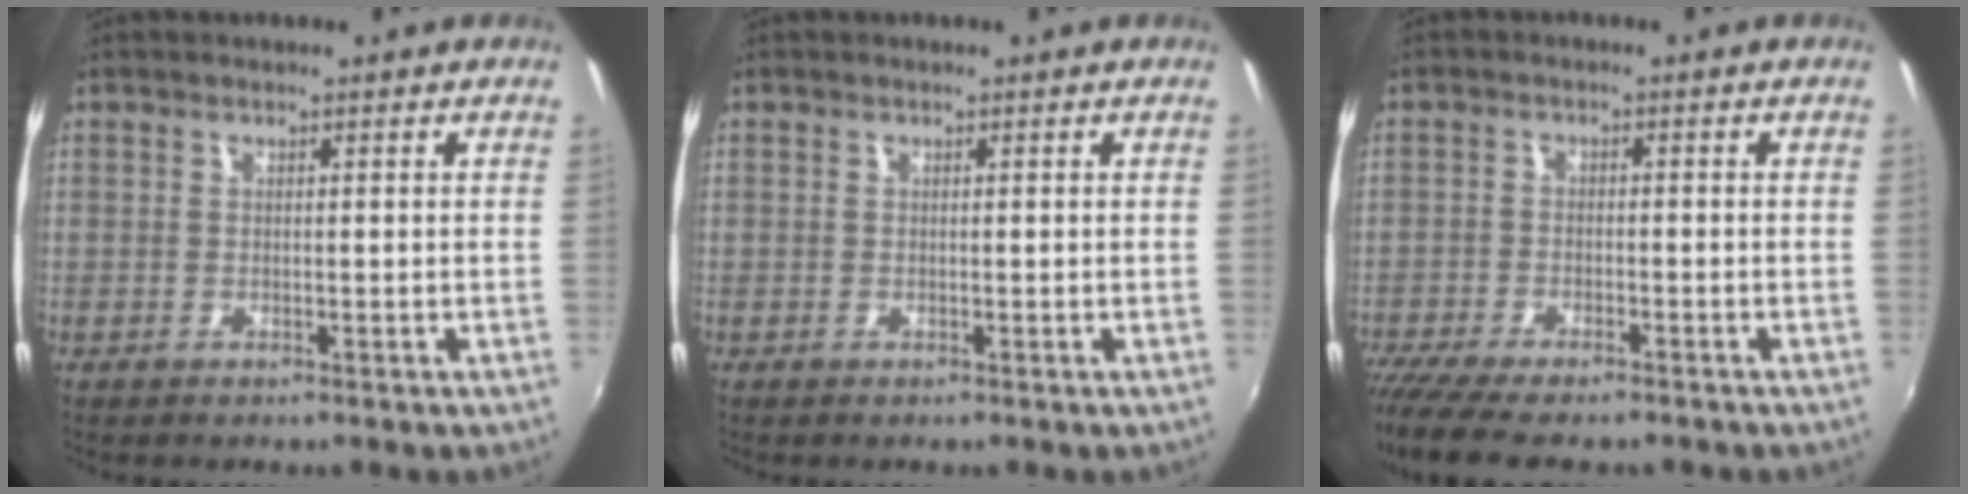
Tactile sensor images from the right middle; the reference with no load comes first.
{"total": 0.0}
{"total": 9.9, "force": [-8.3, 2.0, 5.1], "torque": [-0.123, -0.044, -0.144]}